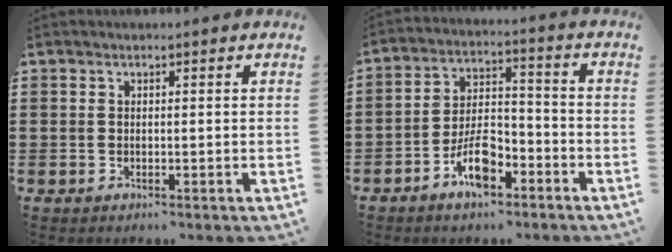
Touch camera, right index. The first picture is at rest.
{"total": 8.0, "force": [-4.7, 3.4, 5.5], "torque": [-0.111, 0.009, -0.086]}